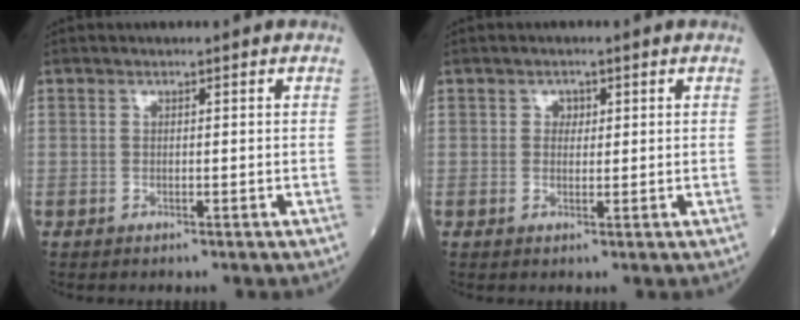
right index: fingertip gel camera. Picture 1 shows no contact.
{"total": 1.4, "force": [0.5, 1.1, 0.6], "torque": [-0.005, 0.001, 0.006]}